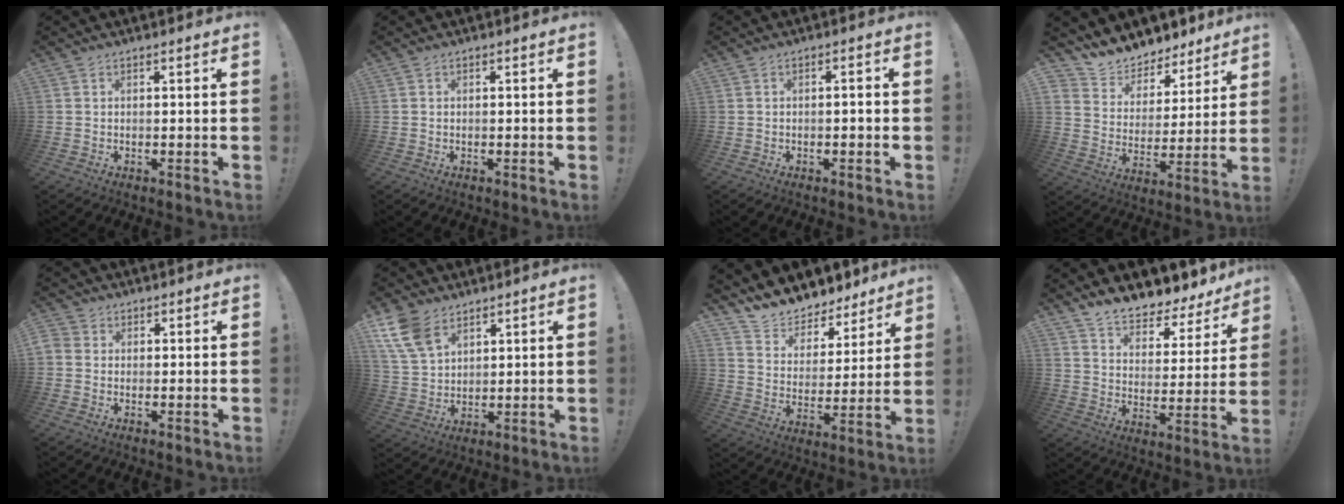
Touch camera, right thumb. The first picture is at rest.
{"total": 0.0}
{"total": 1.6, "force": [-0.9, 0.3, 1.3], "torque": [-0.025, 0.007, -0.016]}
{"total": 8.9, "force": [8.1, 3.9, 0.2], "torque": [-0.016, -0.080, 0.149]}
{"total": 2.4, "force": [0.1, 2.2, 1.1], "torque": [-0.019, 0.006, 0.004]}
{"total": 10.7, "force": [6.7, 6.3, 5.4], "torque": [-0.114, -0.023, 0.133]}
{"total": 10.5, "force": [9.9, 3.6, 0.9], "torque": [-0.034, -0.094, 0.179]}
{"total": 9.2, "force": [8.6, 2.5, 2.0], "torque": [-0.046, -0.079, 0.154]}